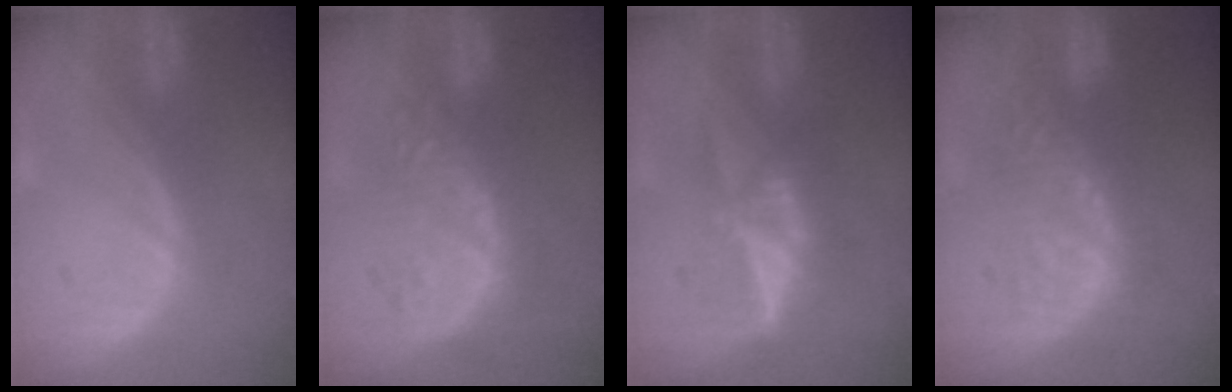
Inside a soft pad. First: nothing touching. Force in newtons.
{"total": 9.5, "press": 8.5, "slide": 4.3}
{"total": 6.4, "press": 5.5, "slide": 3.3}
{"total": 9.5, "press": 8.8, "slide": 3.5}